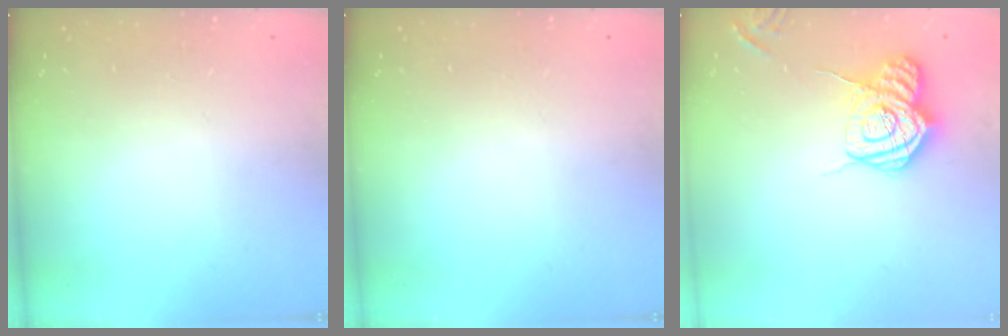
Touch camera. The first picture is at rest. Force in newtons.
{"total": 0.0}
{"total": 14.1, "press": 14.0, "slide": 1.3}